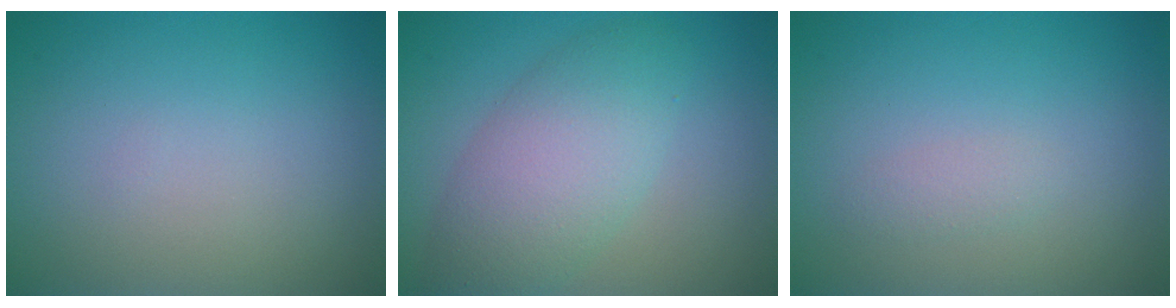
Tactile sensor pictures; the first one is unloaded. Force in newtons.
{"total": 4.3, "press": 4.3, "slide": 0.4}
{"total": 1.0, "press": 1.0, "slide": 0.0}